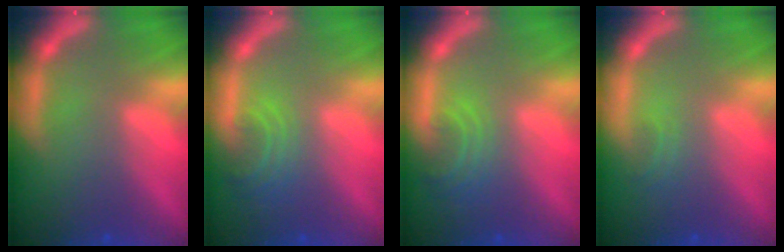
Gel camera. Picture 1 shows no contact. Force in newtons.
{"total": 2.9}
{"total": 2.9}
{"total": 0.9}